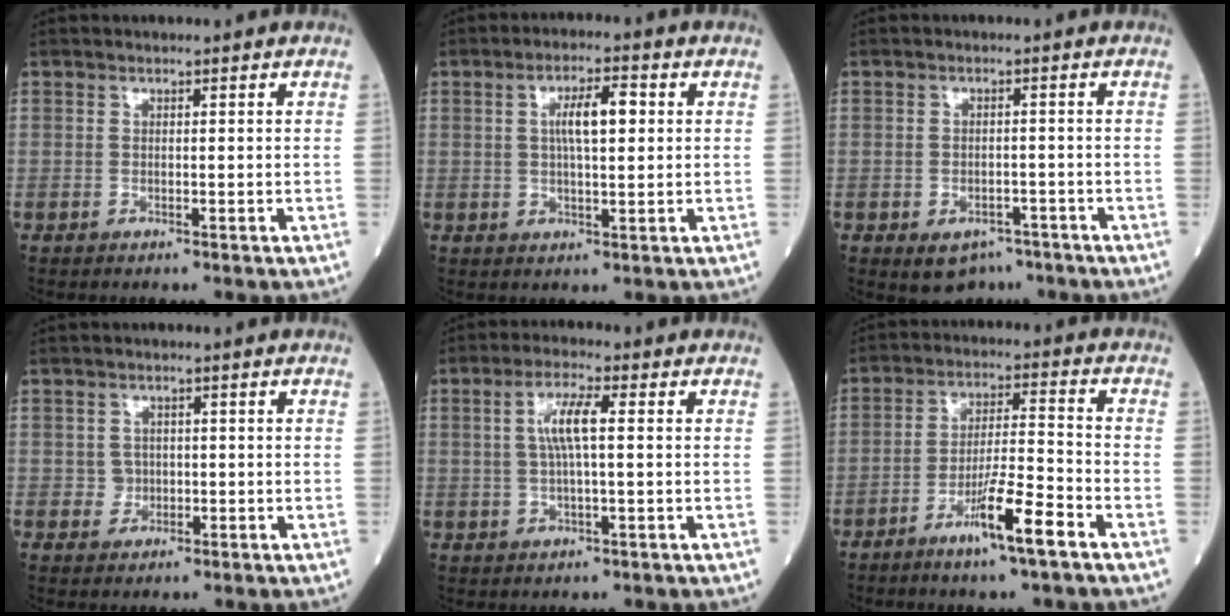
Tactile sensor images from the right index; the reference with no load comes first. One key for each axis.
{"total": 5.8, "fx": 1.2, "fy": 1.4, "fz": 5.5, "tx": -0.102, "ty": 0.011, "tz": 0.022}
{"total": 4.4, "fx": -2.8, "fy": 2.9, "fz": 1.9, "tx": -0.021, "ty": 0.003, "tz": -0.031}
{"total": 1.7, "fx": -0.2, "fy": 1.7, "fz": 0.3, "tx": -0.002, "ty": 0.005, "tz": -0.003}
{"total": 5.6, "fx": 0.9, "fy": 0.7, "fz": 5.4, "tx": -0.112, "ty": 0.007, "tz": 0.018}
{"total": 8.7, "fx": -5.1, "fy": 0.0, "fz": 7.0, "tx": -0.124, "ty": -0.005, "tz": -0.091}